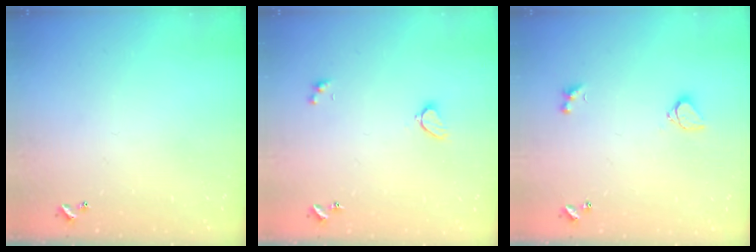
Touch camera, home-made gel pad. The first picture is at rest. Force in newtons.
{"total": 1.9, "press": 1.9, "slide": 0.3}
{"total": 2.9, "press": 2.8, "slide": 0.7}